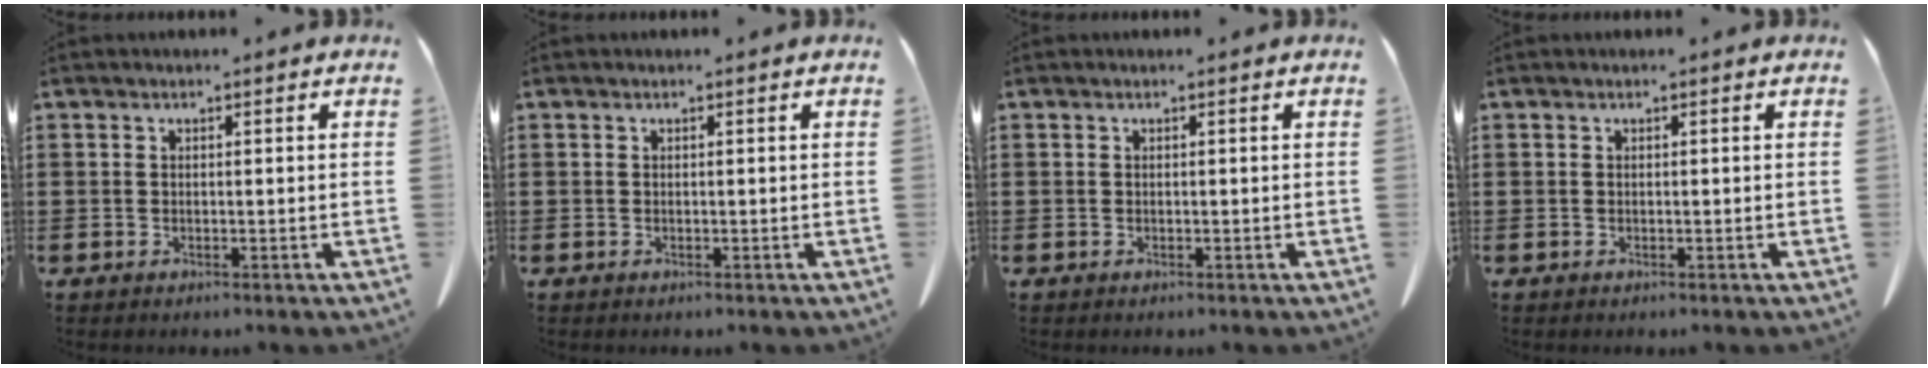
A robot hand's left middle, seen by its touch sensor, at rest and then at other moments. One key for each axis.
{"total": 0.0}
{"total": 0.0}
{"total": 0.0}